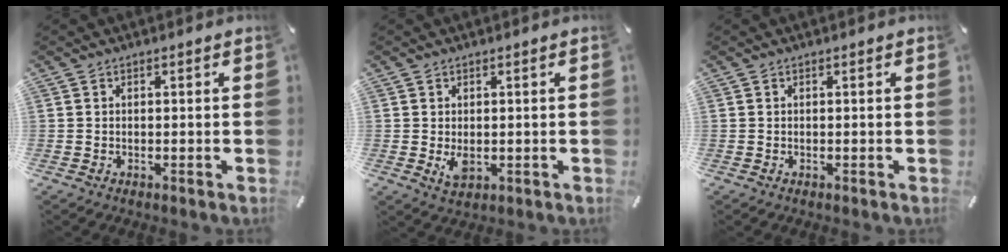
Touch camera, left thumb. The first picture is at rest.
{"total": 3.1, "force": [-0.1, 2.1, 2.4], "torque": [-0.049, -0.006, -0.005]}
{"total": 0.0}